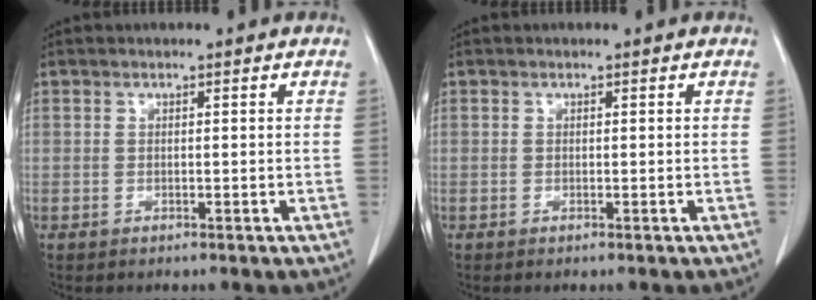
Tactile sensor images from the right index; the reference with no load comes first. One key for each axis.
{"total": 0.0}